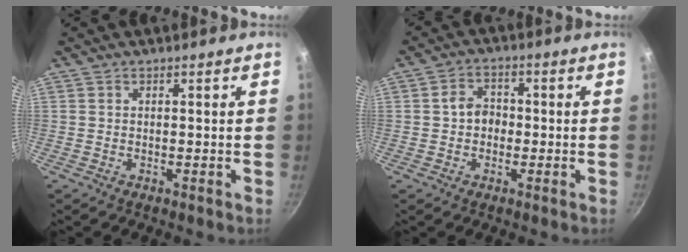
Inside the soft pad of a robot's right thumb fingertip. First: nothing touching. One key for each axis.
{"total": 4.4, "fx": -0.5, "fy": 3.7, "fz": 2.5, "tx": -0.015, "ty": 0.015, "tz": -0.012}